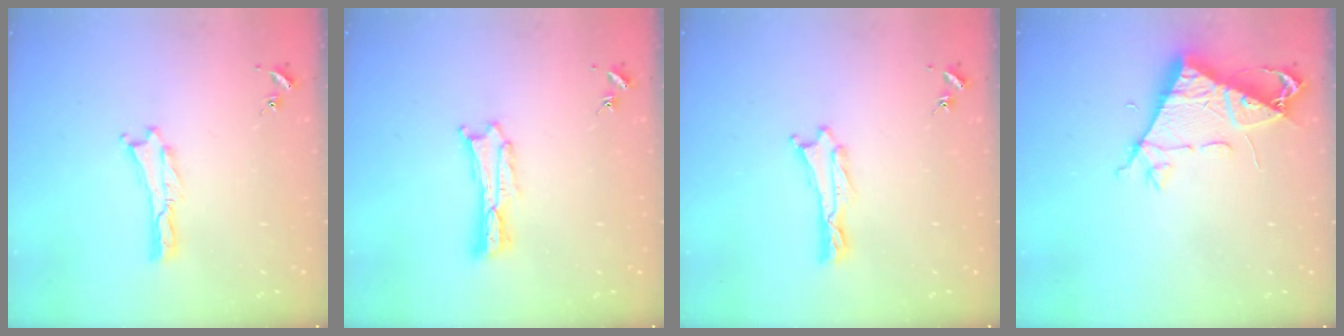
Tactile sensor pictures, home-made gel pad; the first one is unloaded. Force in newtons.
{"total": 1.2, "press": 1.2, "slide": 0.2}
{"total": 0.6, "press": 0.6, "slide": 0.1}
{"total": 7.9, "press": 7.8, "slide": 0.9}